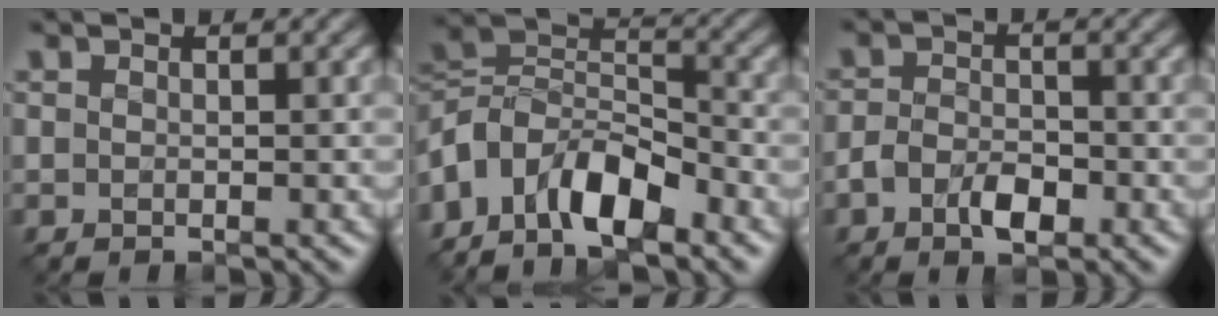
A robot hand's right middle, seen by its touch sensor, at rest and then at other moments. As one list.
[{"total": 9.3, "force": [-5.7, 4.6, 5.7], "torque": [-0.095, 0.009, -0.120]}, {"total": 3.3, "force": [-1.7, 1.9, 2.1], "torque": [-0.038, 0.001, -0.034]}]